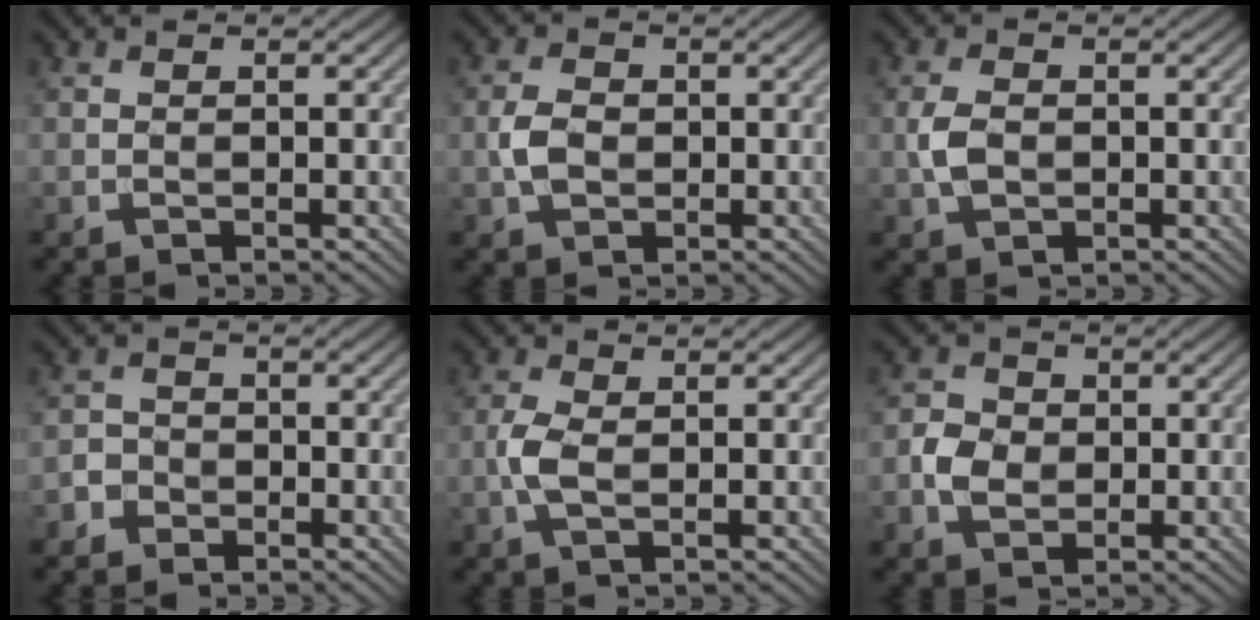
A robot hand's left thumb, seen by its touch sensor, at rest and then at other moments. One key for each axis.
{"total": 3.3, "fx": -0.3, "fy": 2.4, "fz": 2.2, "tx": -0.053, "ty": 0.000, "tz": -0.011}
{"total": 3.1, "fx": -0.3, "fy": 2.1, "fz": 2.3, "tx": -0.056, "ty": 0.000, "tz": -0.006}
{"total": 2.4, "fx": -1.3, "fy": 2.0, "fz": 0.4, "tx": 0.006, "ty": 0.002, "tz": -0.034}
{"total": 2.9, "fx": -0.2, "fy": 1.3, "fz": 2.6, "tx": -0.067, "ty": 0.002, "tz": -0.006}
{"total": 3.5, "fx": -0.4, "fy": 2.9, "fz": 1.8, "tx": -0.043, "ty": 0.001, "tz": -0.011}